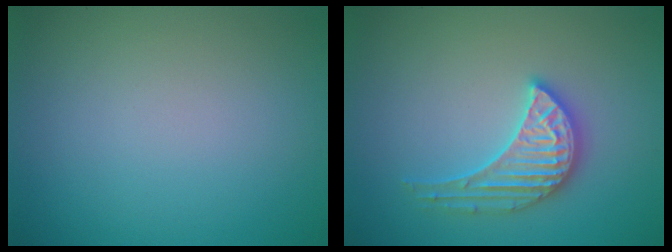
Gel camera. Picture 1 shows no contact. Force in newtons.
{"total": 3.3, "press": 3.3, "slide": 0.4}